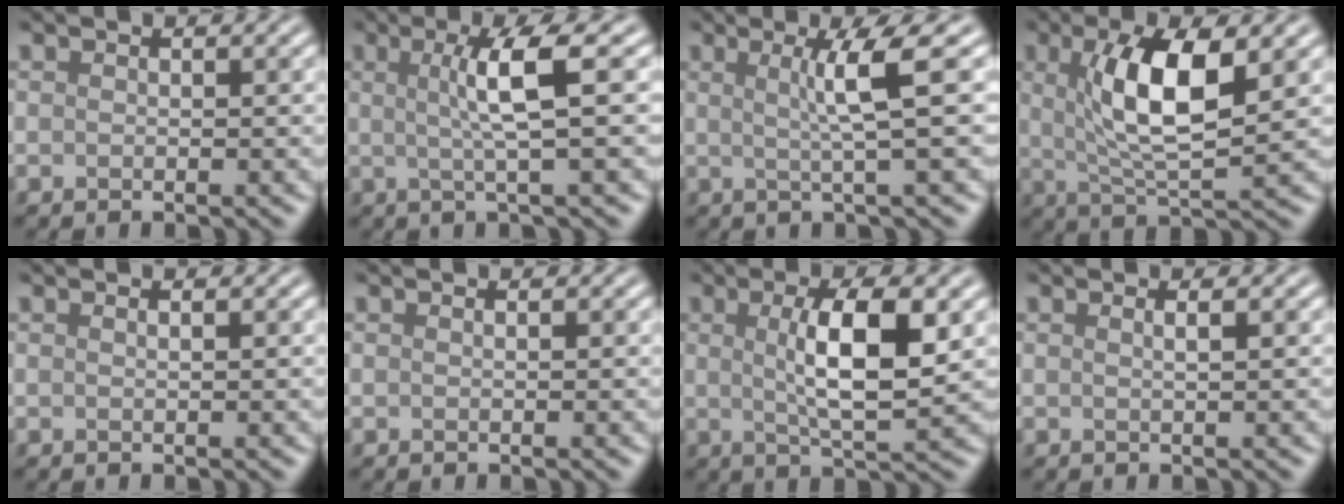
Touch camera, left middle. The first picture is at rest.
{"total": 4.5, "force": [0.7, 0.5, 4.4], "torque": [-0.078, 0.002, 0.011]}
{"total": 4.1, "force": [0.8, 0.4, 4.0], "torque": [-0.068, 0.003, 0.011]}
{"total": 7.4, "force": [1.8, 2.3, 6.8], "torque": [-0.122, -0.001, 0.035]}
{"total": 0.6, "force": [0.3, 0.2, 0.4], "torque": [-0.003, 0.000, 0.001]}
{"total": 0.0}
{"total": 6.4, "force": [1.1, 1.6, 6.1], "torque": [-0.102, 0.004, 0.021]}
{"total": 1.4, "force": [0.5, 0.6, 1.1], "torque": [-0.006, 0.000, -0.003]}